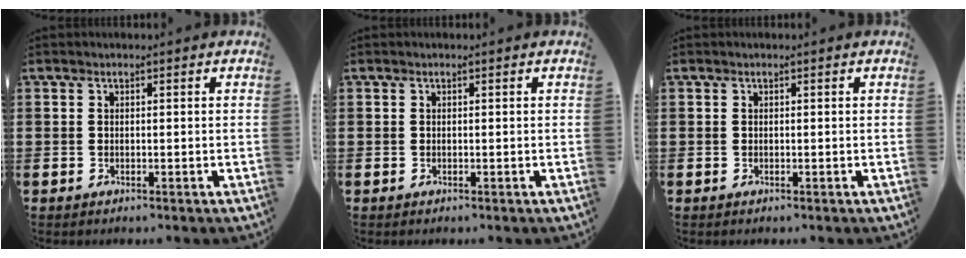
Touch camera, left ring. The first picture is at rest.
{"total": 0.0}
{"total": 0.0}